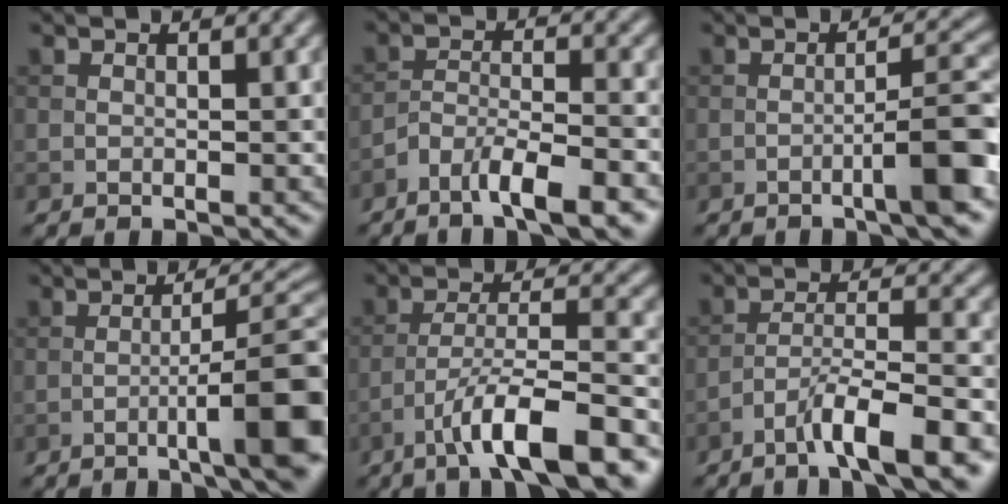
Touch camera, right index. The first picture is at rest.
{"total": 5.9, "force": [-4.2, 1.4, 3.9], "torque": [-0.065, 0.000, -0.070]}
{"total": 5.1, "force": [-2.1, 0.5, 4.6], "torque": [-0.062, 0.018, -0.040]}
{"total": 11.3, "force": [-3.5, 2.3, 10.5], "torque": [-0.138, 0.006, -0.048]}
{"total": 9.6, "force": [-5.9, 1.9, 7.3], "torque": [-0.119, 0.010, -0.100]}
{"total": 7.2, "force": [-4.8, 1.2, 5.3], "torque": [-0.084, 0.008, -0.080]}